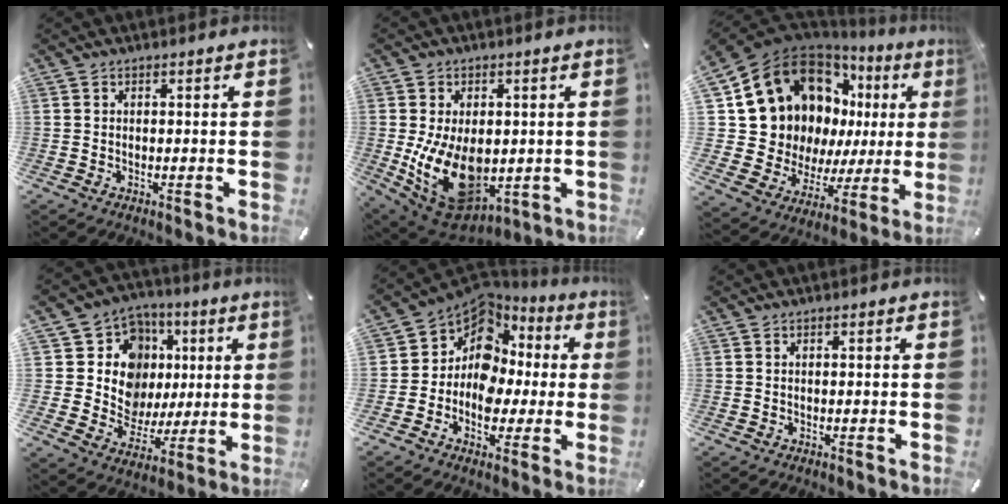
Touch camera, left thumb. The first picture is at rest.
{"total": 16.7, "force": [-1.7, 11.2, 12.3], "torque": [-0.240, -0.007, -0.020]}
{"total": 19.2, "force": [8.2, 14.3, 9.9], "torque": [-0.152, -0.077, 0.173]}
{"total": 14.5, "force": [2.6, 13.5, 4.8], "torque": [-0.057, -0.030, 0.069]}
{"total": 9.7, "force": [0.8, 9.0, 3.3], "torque": [-0.079, -0.034, 0.019]}
{"total": 0.0}